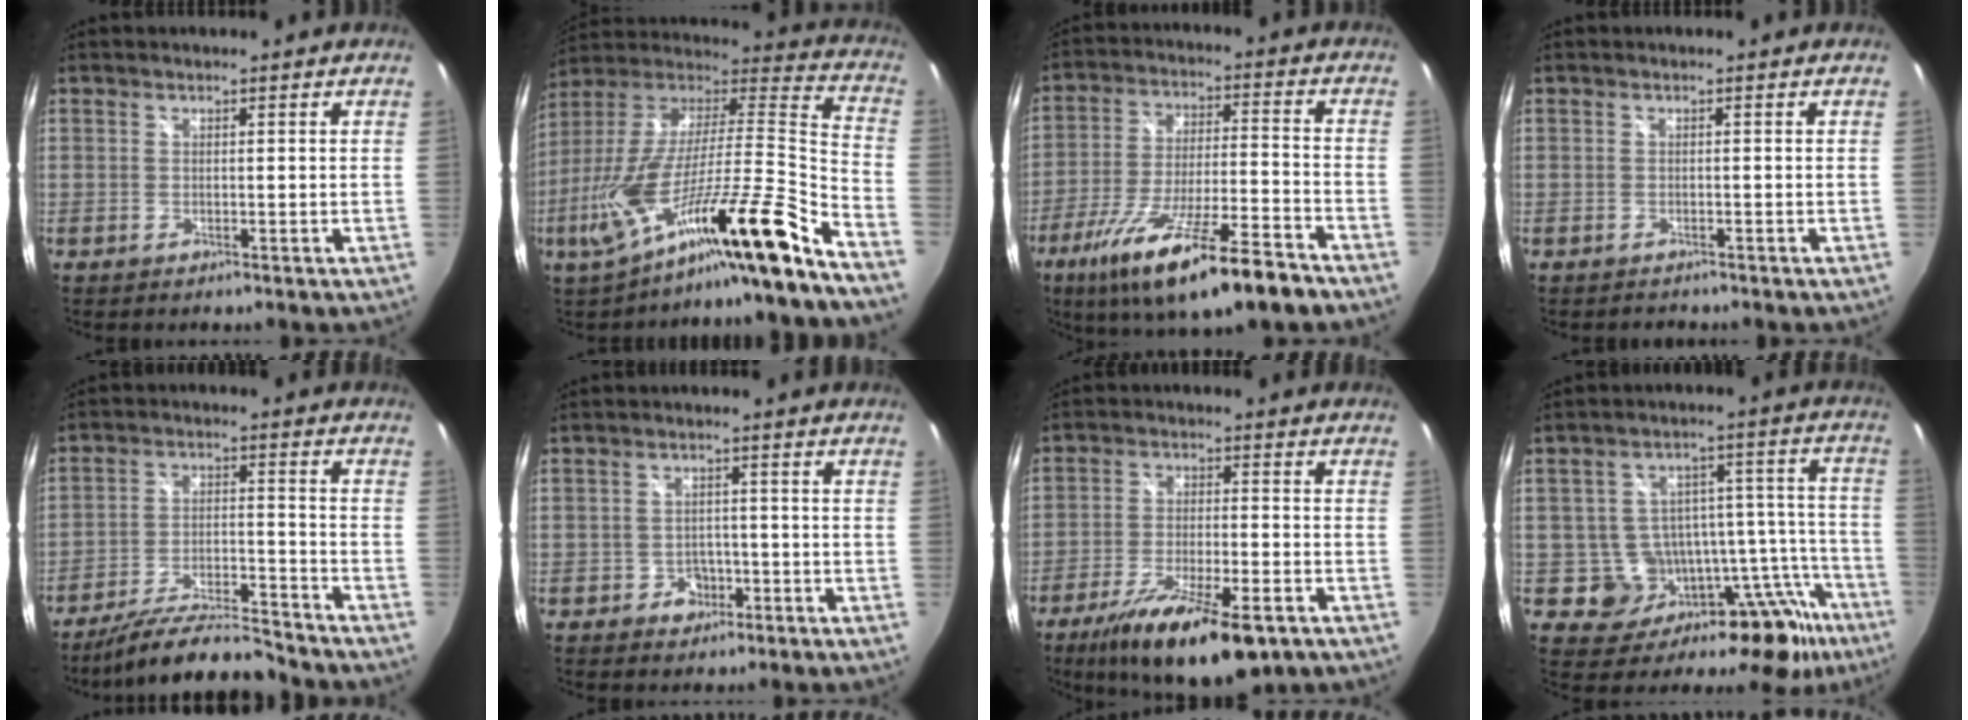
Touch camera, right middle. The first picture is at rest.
{"total": 24.5, "force": [-15.8, -0.4, 18.8], "torque": [-0.281, -0.046, -0.281]}
{"total": 19.7, "force": [-13.2, 3.1, 14.3], "torque": [-0.264, -0.050, -0.218]}
{"total": 1.2, "force": [-1.1, 0.5, -0.1], "torque": [-0.003, 0.000, -0.016]}
{"total": 15.5, "force": [-14.0, 0.8, 6.6], "torque": [-0.135, -0.024, -0.236]}
{"total": 3.6, "force": [-1.6, 3.1, 0.8], "torque": [-0.024, 0.008, -0.017]}
{"total": 16.9, "force": [-10.8, 5.1, 12.0], "torque": [-0.224, -0.039, -0.175]}
{"total": 19.2, "force": [-12.5, 10.8, 9.8], "torque": [-0.127, 0.021, -0.155]}